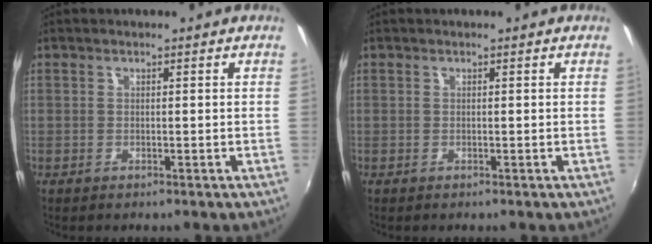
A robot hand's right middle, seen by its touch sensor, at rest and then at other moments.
{"total": 0.0}